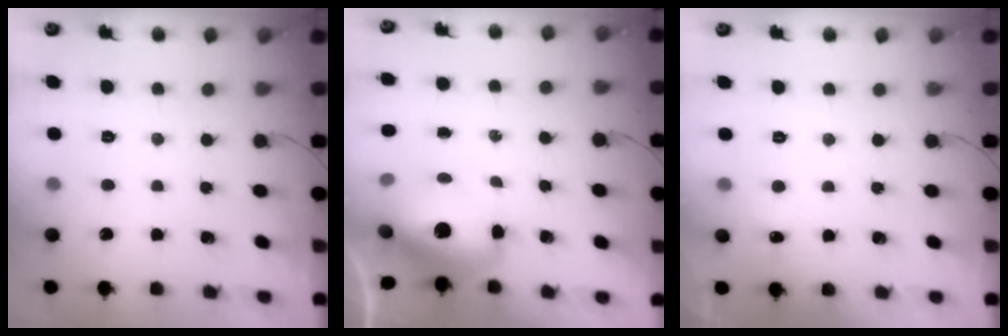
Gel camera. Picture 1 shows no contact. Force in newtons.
{"total": 13.5, "press": 13.1, "slide": 3.3}
{"total": 3.4, "press": 3.3, "slide": 0.9}